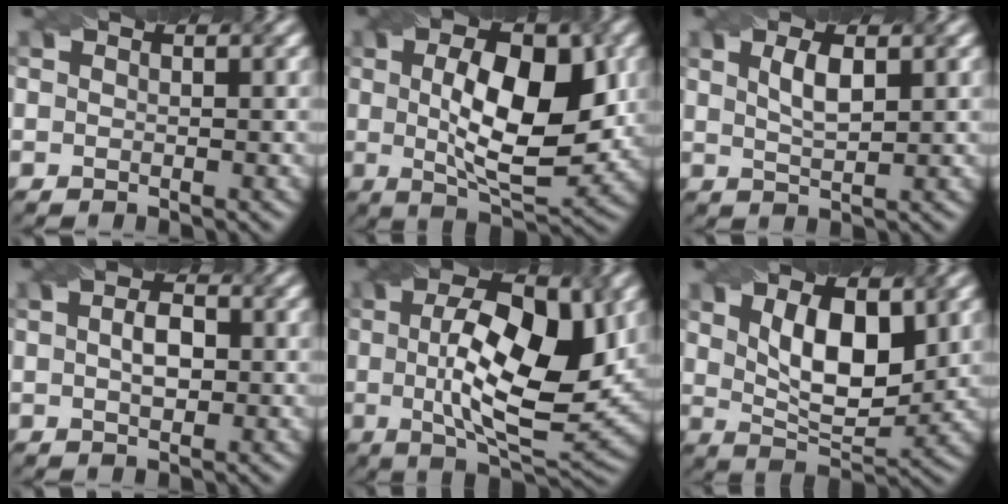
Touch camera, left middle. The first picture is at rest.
{"total": 9.8, "force": [1.0, 4.0, 8.9], "torque": [-0.135, 0.004, 0.019]}
{"total": 2.4, "force": [0.8, 0.8, 2.1], "torque": [-0.043, 0.003, 0.019]}
{"total": 2.6, "force": [0.0, 1.4, 2.1], "torque": [-0.044, 0.006, 0.000]}
{"total": 11.5, "force": [1.2, 4.5, 10.5], "torque": [-0.164, 0.002, 0.021]}
{"total": 6.9, "force": [1.9, 3.1, 5.9], "torque": [-0.102, 0.001, 0.035]}